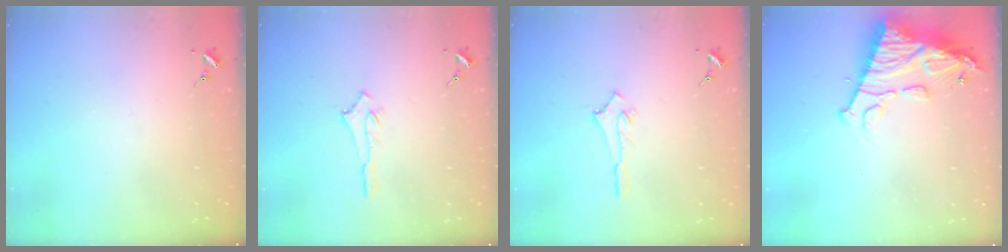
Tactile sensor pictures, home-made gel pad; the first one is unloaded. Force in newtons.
{"total": 2.8, "press": 2.8, "slide": 0.4}
{"total": 2.8, "press": 2.8, "slide": 0.4}
{"total": 17.7, "press": 17.6, "slide": 1.6}